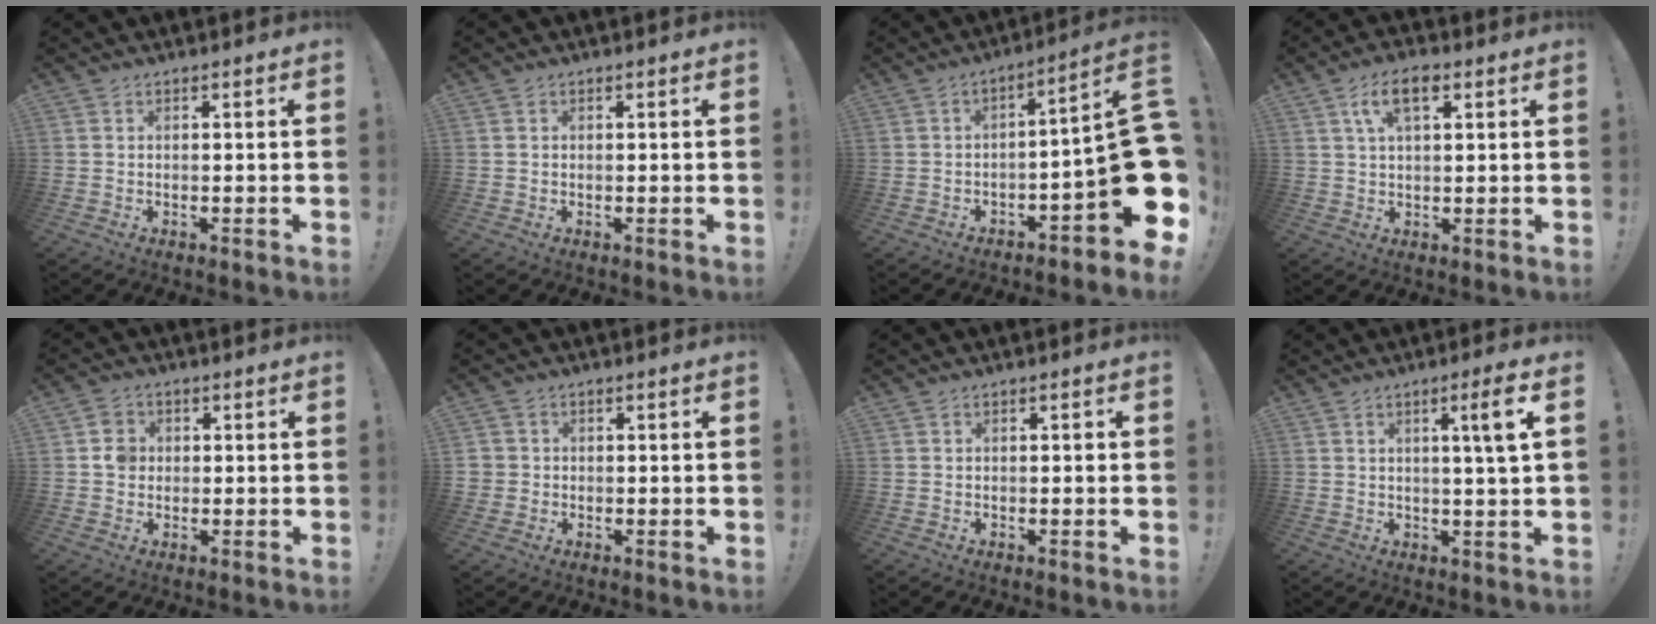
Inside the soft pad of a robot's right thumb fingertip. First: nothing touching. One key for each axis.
{"total": 0.6, "fx": 0.3, "fy": 0.5, "fz": 0.1, "tx": -0.010, "ty": 0.004, "tz": 0.007}
{"total": 15.2, "fx": -3.1, "fy": 3.0, "fz": 14.6, "tx": -0.188, "ty": 0.007, "tz": -0.051}
{"total": 7.8, "fx": 3.3, "fy": 3.6, "fz": 6.1, "tx": -0.102, "ty": 0.003, "tz": 0.058}
{"total": 4.6, "fx": 0.1, "fy": 4.3, "fz": 1.6, "tx": -0.020, "ty": 0.008, "tz": 0.001}
{"total": 2.2, "fx": -0.1, "fy": 2.2, "fz": 0.4, "tx": -0.002, "ty": 0.004, "tz": -0.002}
{"total": 0.6, "fx": -0.5, "fy": 0.1, "fz": 0.3, "tx": -0.014, "ty": 0.006, "tz": -0.010}
{"total": 5.9, "fx": 1.5, "fy": -0.4, "fz": 5.7, "tx": -0.087, "ty": -0.001, "tz": 0.011}